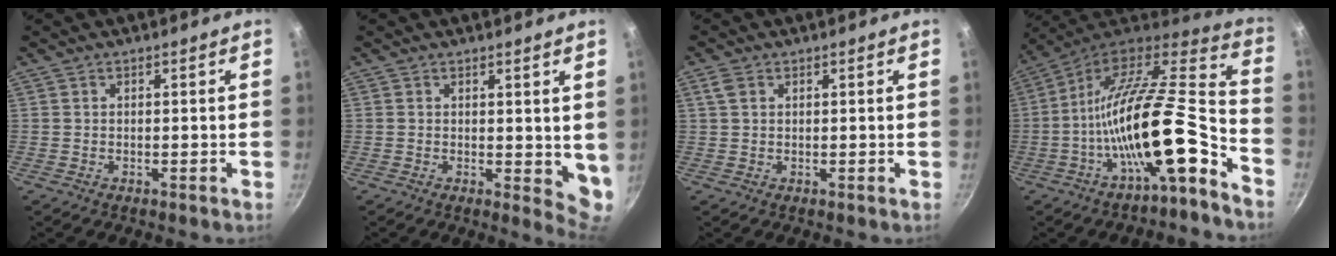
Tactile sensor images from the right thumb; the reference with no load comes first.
{"total": 5.4, "force": [1.6, 2.7, 4.4], "torque": [-0.047, -0.016, 0.023]}
{"total": 2.4, "force": [1.0, 1.7, 1.4], "torque": [-0.026, 0.003, 0.020]}
{"total": 21.6, "force": [-9.3, 5.5, 18.7], "torque": [-0.277, 0.063, -0.176]}